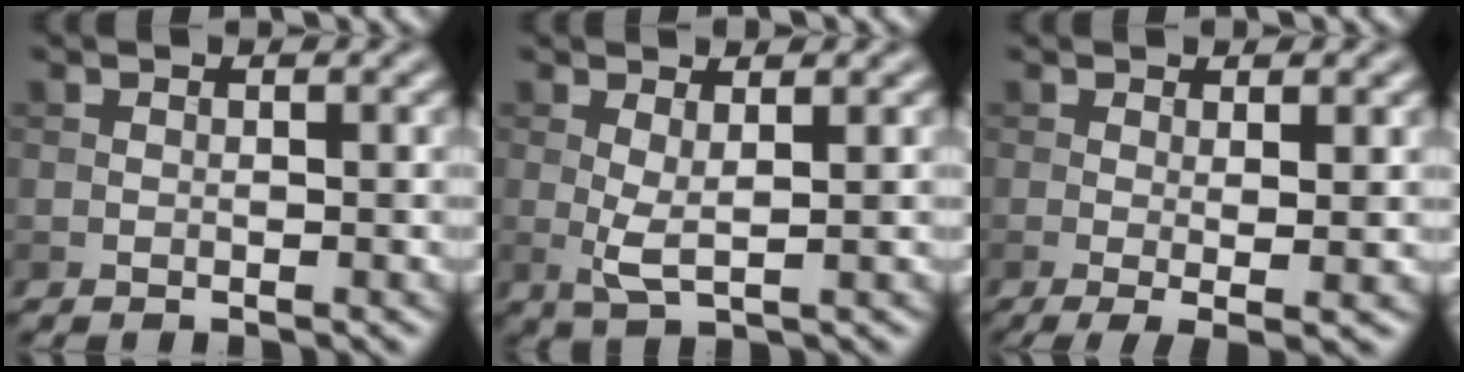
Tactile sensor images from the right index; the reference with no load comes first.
{"total": 2.2, "force": [0.5, 0.5, 2.1], "torque": [-0.048, -0.004, 0.011]}
{"total": 3.5, "force": [-0.2, 0.8, 3.4], "torque": [-0.054, -0.006, -0.003]}